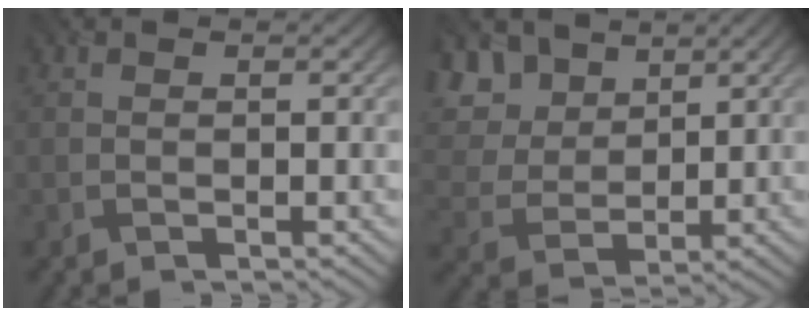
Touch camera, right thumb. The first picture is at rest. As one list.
[{"total": 8.0, "force": [5.0, 4.9, 3.9], "torque": [-0.127, 0.011, 0.091]}]